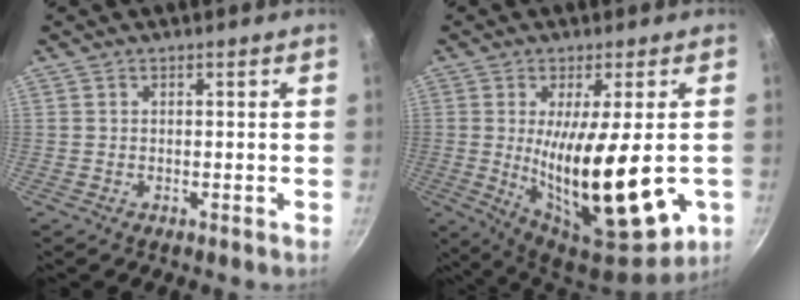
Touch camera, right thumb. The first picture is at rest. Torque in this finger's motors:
{"motor_torque": [2.33, 2.68, 2.27, 0.23, 0.67]}